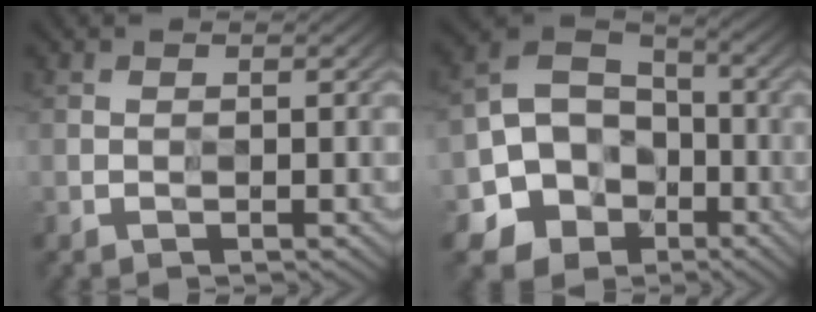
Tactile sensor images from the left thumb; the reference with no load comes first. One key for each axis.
{"total": 8.7, "fx": -3.3, "fy": 7.4, "fz": 3.1, "tx": -0.070, "ty": -0.009, "tz": -0.079}